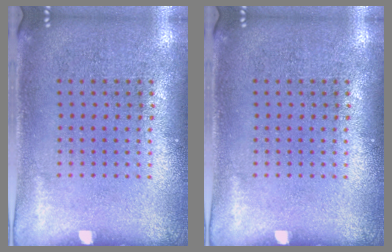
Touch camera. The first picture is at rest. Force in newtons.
{"total": 0.0}